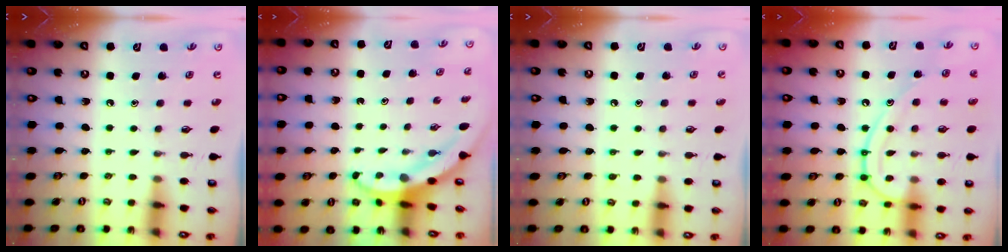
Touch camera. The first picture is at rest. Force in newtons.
{"total": 3.9, "press": 3.9, "slide": 0.5}
{"total": 5.2, "press": 5.1, "slide": 0.7}
{"total": 14.2, "press": 14.1, "slide": 1.5}